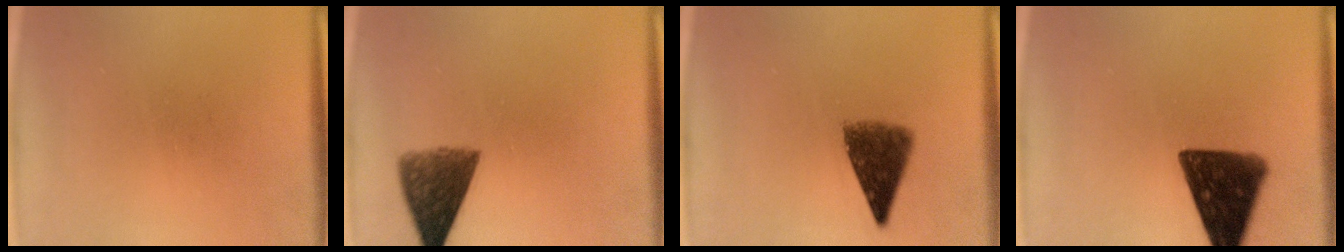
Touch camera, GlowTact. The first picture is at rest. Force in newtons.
{"total": 7.3}
{"total": 7.2}
{"total": 14.0}